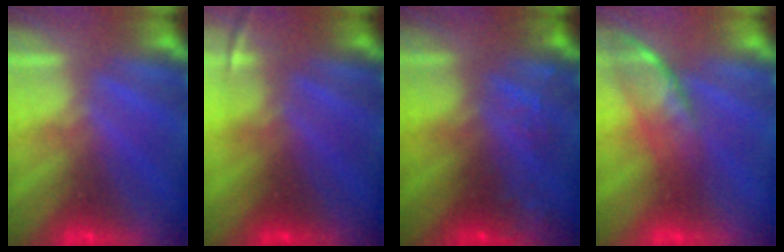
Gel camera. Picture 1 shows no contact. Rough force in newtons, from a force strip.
{"total": 1.7}
{"total": 5.9}
{"total": 2.6}